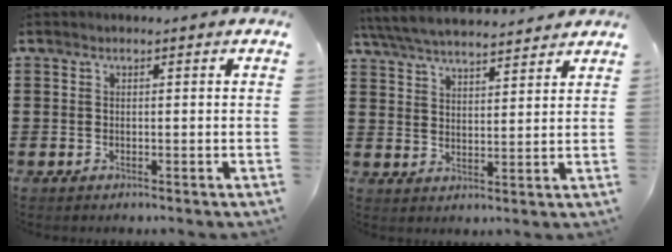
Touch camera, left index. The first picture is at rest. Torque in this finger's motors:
{"motor_torque": [2.14, 0.00, 0.29, 0.21]}